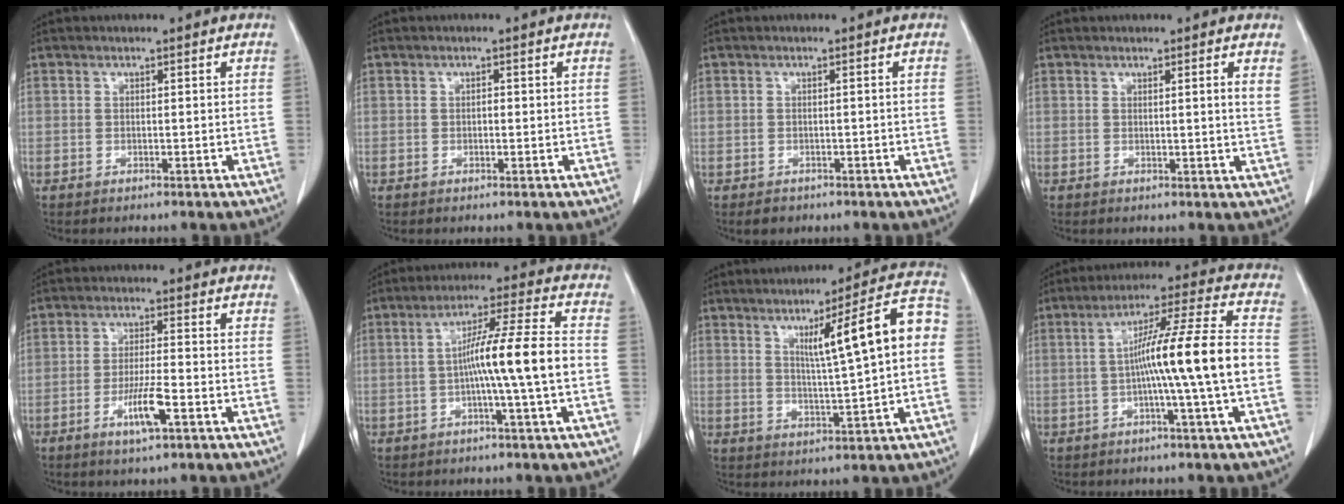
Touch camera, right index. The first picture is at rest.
{"total": 0.9, "force": [0.1, 0.4, 0.8], "torque": [-0.009, 0.001, 0.002]}
{"total": 1.3, "force": [-0.6, 1.0, 0.4], "torque": [-0.004, 0.000, -0.008]}
{"total": 2.7, "force": [1.7, -0.4, 2.1], "torque": [-0.031, -0.011, 0.015]}
{"total": 5.9, "force": [-2.5, 0.3, 5.3], "torque": [-0.098, -0.007, -0.047]}
{"total": 10.8, "force": [-1.3, -1.1, 10.7], "torque": [-0.181, 0.011, -0.026]}
{"total": 12.6, "force": [2.4, 0.1, 12.4], "torque": [-0.176, 0.018, 0.035]}
{"total": 13.4, "force": [-1.6, -1.6, 13.2], "torque": [-0.216, 0.010, -0.034]}